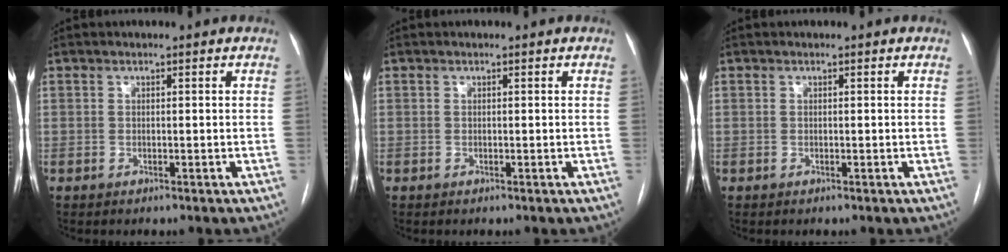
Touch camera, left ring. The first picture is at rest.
{"total": 0.0}
{"total": 0.0}